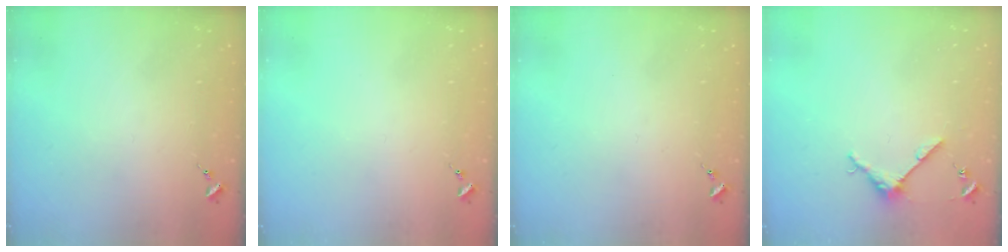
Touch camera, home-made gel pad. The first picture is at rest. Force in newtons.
{"total": 0.0}
{"total": 0.0}
{"total": 4.0, "press": 4.0, "slide": 0.4}